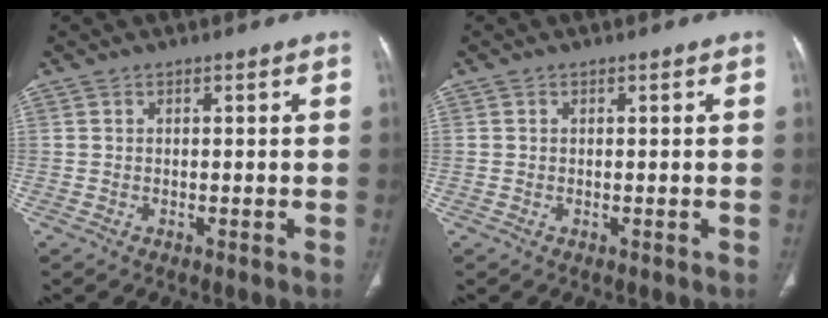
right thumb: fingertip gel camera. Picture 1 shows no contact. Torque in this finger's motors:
{"motor_torque": [0.04, -0.16, -0.13, 0.64, -0.02]}